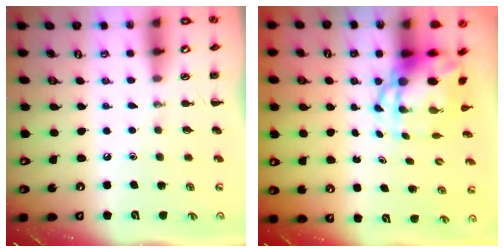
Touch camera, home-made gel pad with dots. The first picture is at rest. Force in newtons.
{"total": 5.7, "press": 5.5, "slide": 1.4}